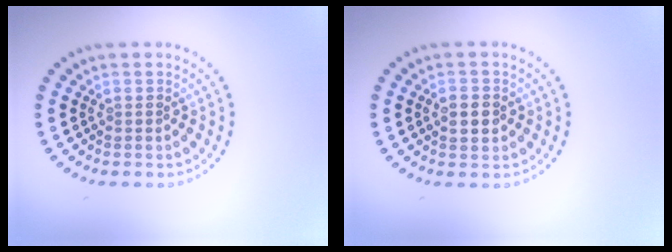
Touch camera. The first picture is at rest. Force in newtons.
{"total": 2.4, "press": 2.4, "slide": 0.0}